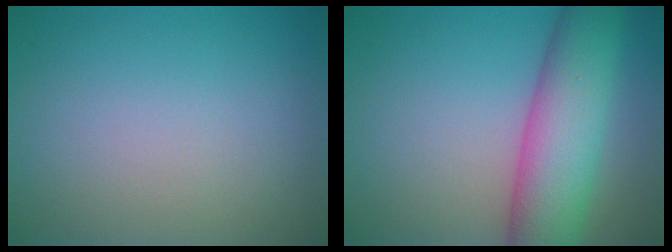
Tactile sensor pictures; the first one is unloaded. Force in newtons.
{"total": 8.9, "press": 8.9, "slide": 0.3}